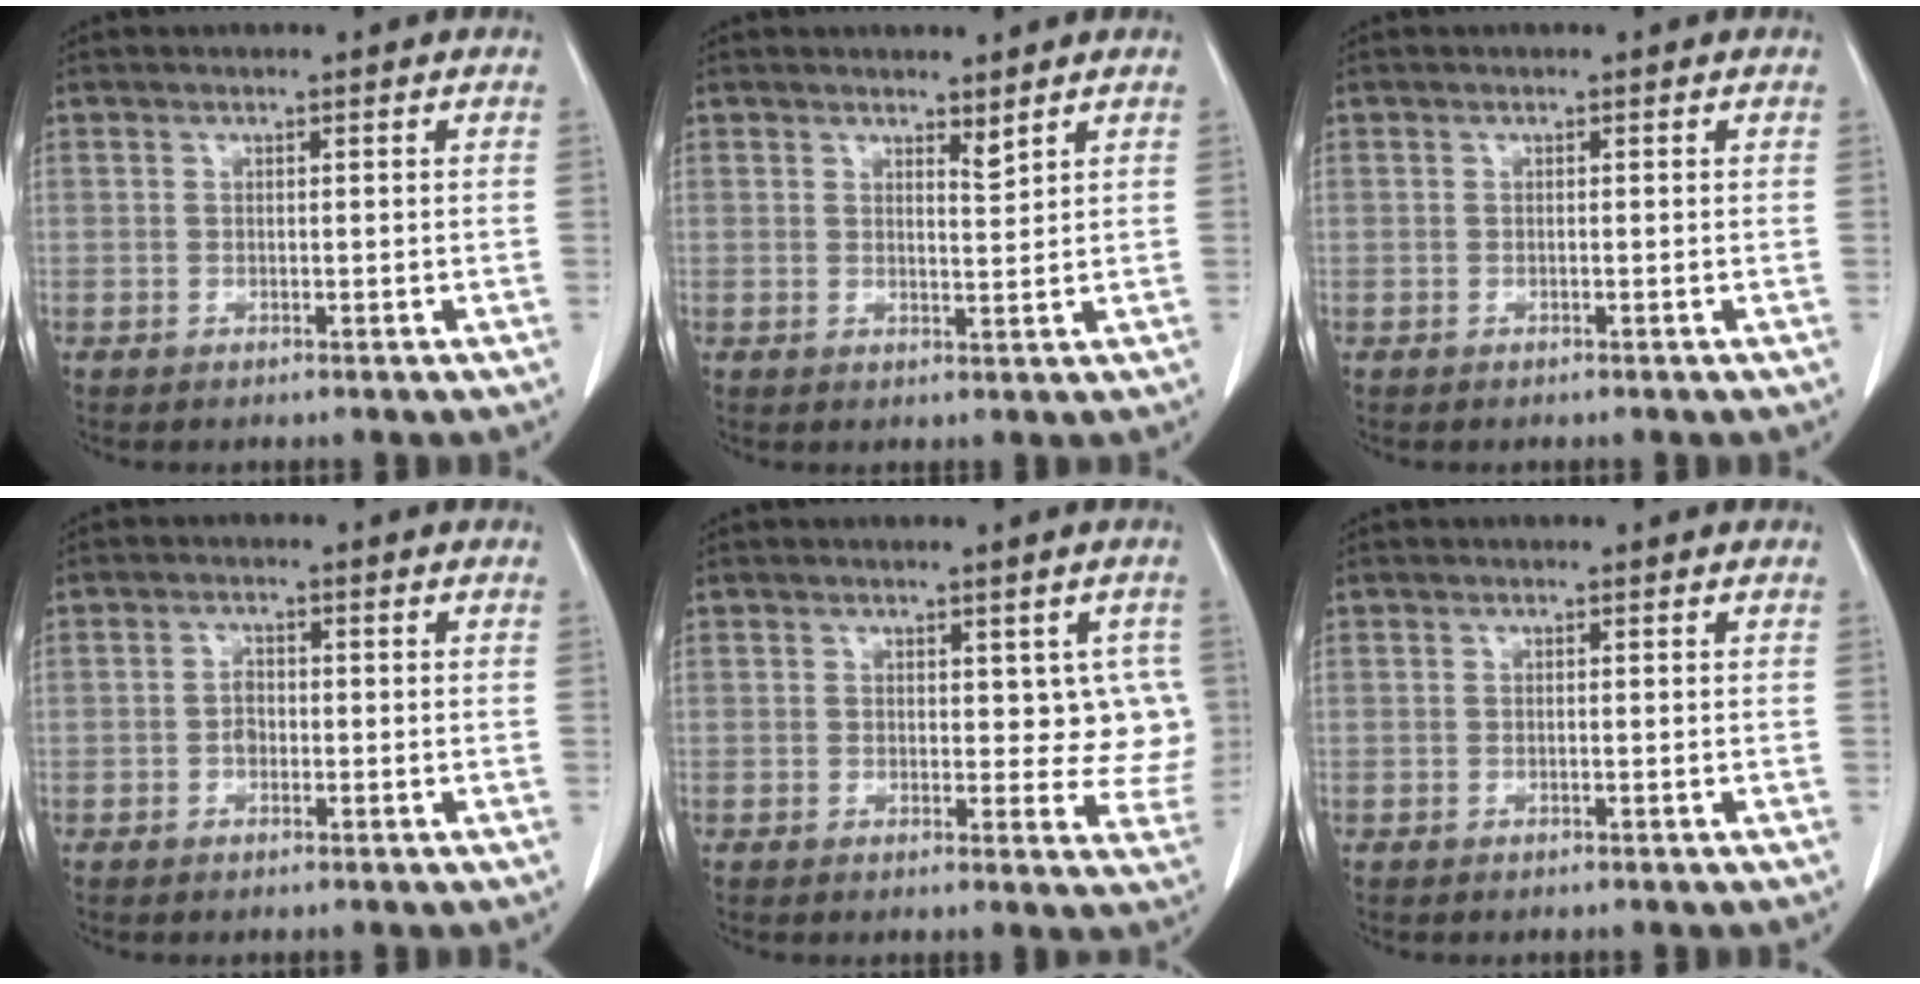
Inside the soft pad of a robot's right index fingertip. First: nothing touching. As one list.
[{"total": 1.6, "force": [1.5, 0.1, 0.7], "torque": [-0.012, -0.011, 0.027]}, {"total": 0.0}, {"total": 1.8, "force": [-0.5, 1.2, 1.3], "torque": [-0.018, 0.005, -0.009]}, {"total": 5.5, "force": [1.4, 3.3, 4.2], "torque": [-0.016, 0.001, 0.015]}, {"total": 0.0}]